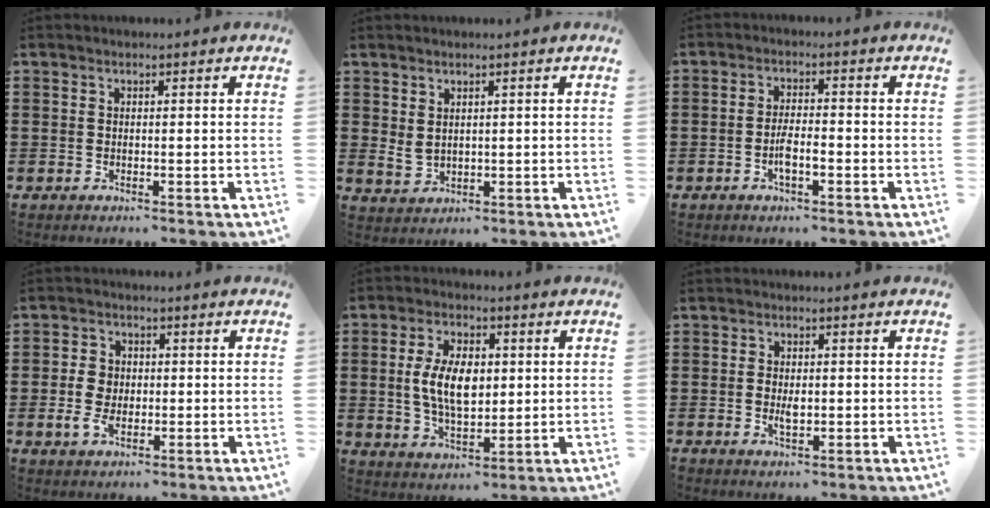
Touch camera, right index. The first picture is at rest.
{"total": 2.0, "force": [1.2, 1.2, 1.1], "torque": [-0.033, -0.001, 0.022]}
{"total": 3.6, "force": [-1.4, 1.1, 3.2], "torque": [-0.070, -0.001, -0.029]}
{"total": 4.2, "force": [-0.4, 3.3, 2.6], "torque": [-0.062, 0.008, -0.011]}
{"total": 8.5, "force": [0.7, 4.7, 7.0], "torque": [-0.143, 0.009, 0.007]}
{"total": 2.3, "force": [-0.2, 1.2, 1.9], "torque": [-0.038, 0.002, -0.003]}